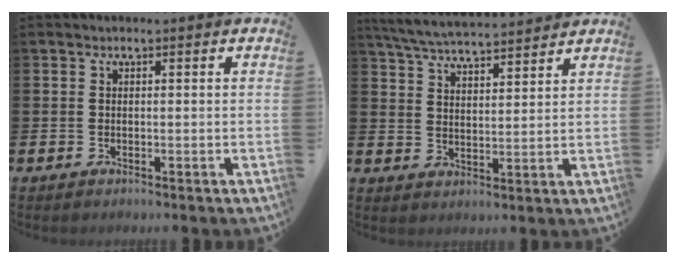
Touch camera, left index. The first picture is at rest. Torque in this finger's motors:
{"motor_torque": [0.94, -1.20, 0.14, 0.10]}